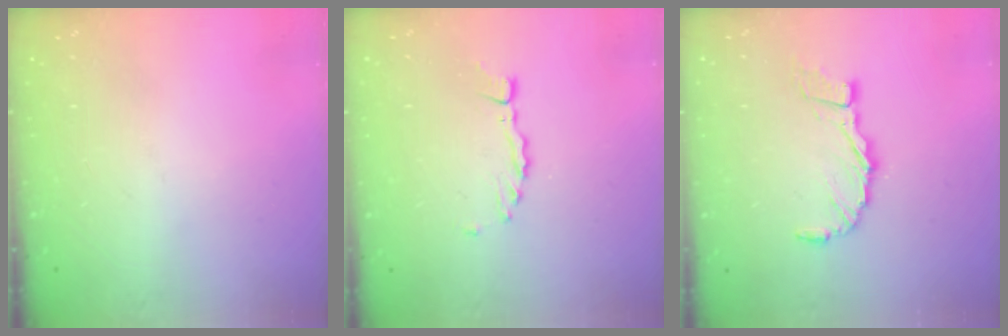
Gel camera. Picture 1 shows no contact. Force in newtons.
{"total": 2.2, "press": 2.2, "slide": 0.3}
{"total": 9.3, "press": 9.3, "slide": 0.8}